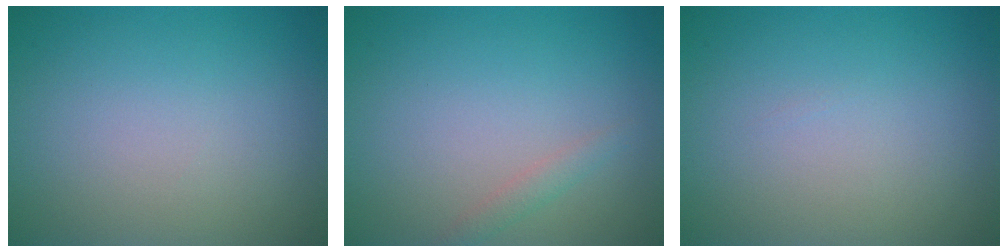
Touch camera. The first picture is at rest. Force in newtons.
{"total": 1.0, "press": 1.0, "slide": 0.1}
{"total": 0.0}